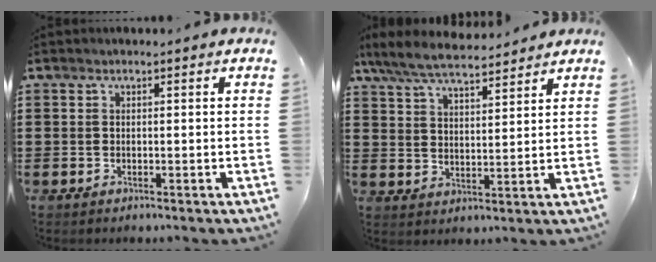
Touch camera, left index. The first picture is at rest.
{"total": 7.0, "force": [6.3, 1.1, 2.7], "torque": [-0.076, -0.024, 0.113]}